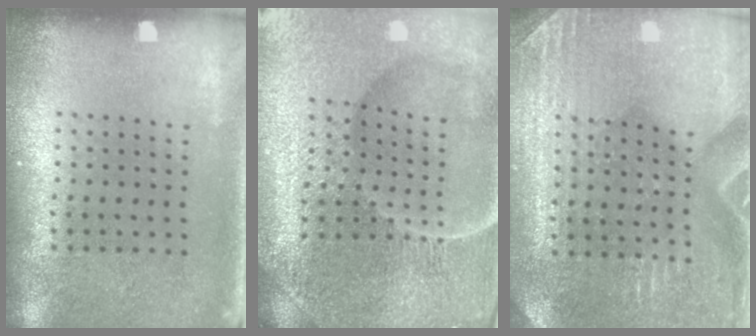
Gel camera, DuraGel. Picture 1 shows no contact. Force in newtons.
{"total": 5.7, "press": 5.3, "slide": 2.2}
{"total": 3.0, "press": 2.9, "slide": 0.2}